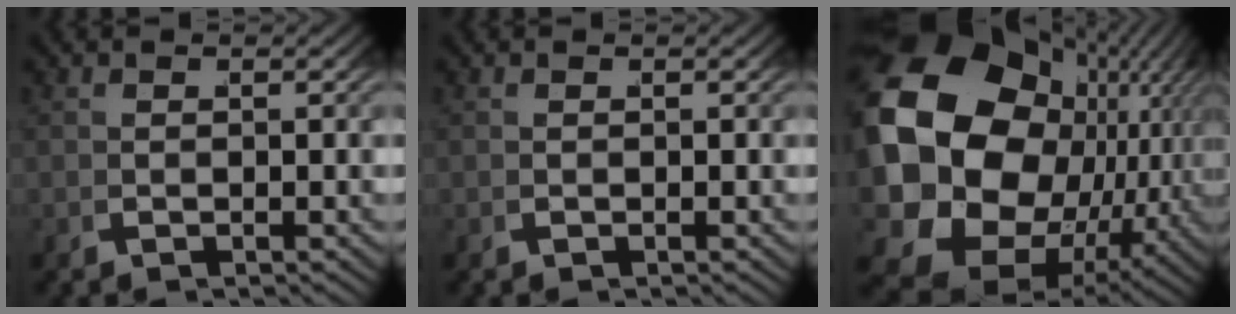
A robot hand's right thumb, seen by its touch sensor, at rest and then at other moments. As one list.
[{"total": 0.6, "force": [0.3, -0.5, -0.2], "torque": [0.002, -0.002, 0.010]}, {"total": 27.3, "force": [0.4, 20.3, 18.3], "torque": [-0.369, -0.070, 0.035]}]